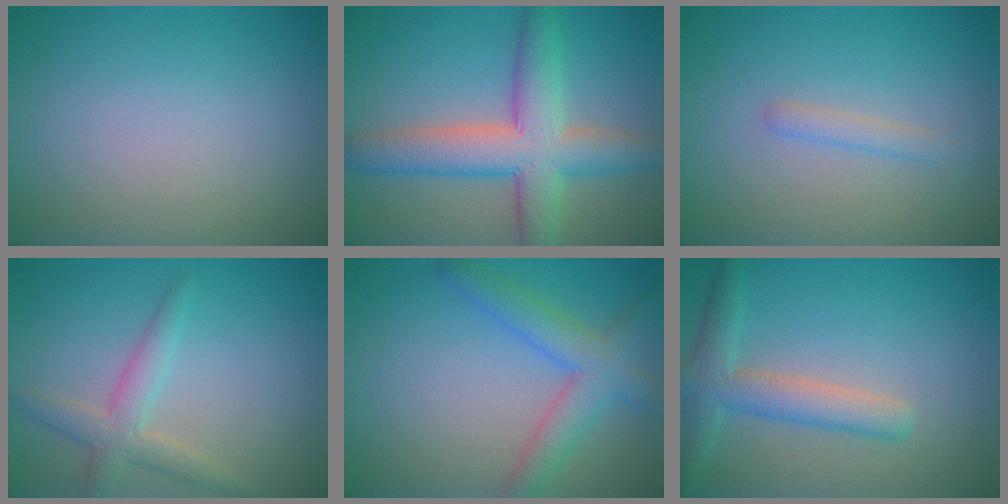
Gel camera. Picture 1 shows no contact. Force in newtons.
{"total": 7.6, "press": 7.6, "slide": 0.4}
{"total": 1.4, "press": 1.4, "slide": 0.1}
{"total": 3.0, "press": 3.0, "slide": 0.1}
{"total": 4.5, "press": 4.5, "slide": 0.2}
{"total": 3.9, "press": 3.9, "slide": 0.2}